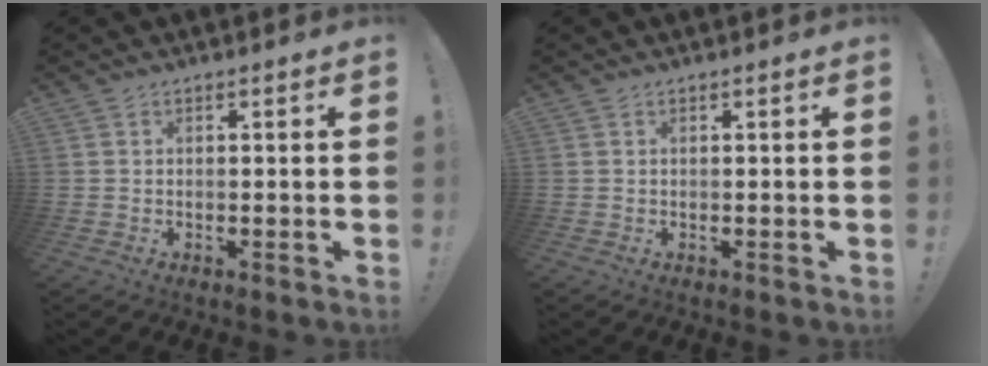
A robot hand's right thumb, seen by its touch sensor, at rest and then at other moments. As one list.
[{"total": 0.0}]